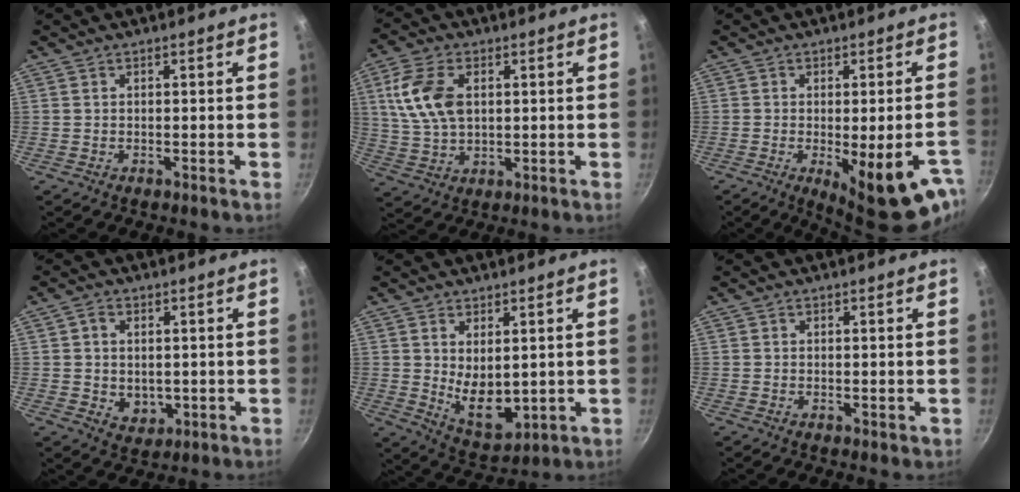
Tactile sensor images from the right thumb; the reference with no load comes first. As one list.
[{"total": 11.2, "force": [2.6, 6.8, 8.5], "torque": [-0.160, -0.003, 0.052]}, {"total": 16.2, "force": [-6.5, 4.4, 14.1], "torque": [-0.152, -0.007, -0.071]}, {"total": 5.8, "force": [0.3, 4.7, 3.4], "torque": [-0.041, -0.010, 0.011]}, {"total": 8.9, "force": [1.3, 5.0, 7.3], "torque": [-0.104, -0.028, 0.044]}, {"total": 0.6, "force": [0.2, 0.4, 0.4], "torque": [-0.003, -0.001, 0.002]}]